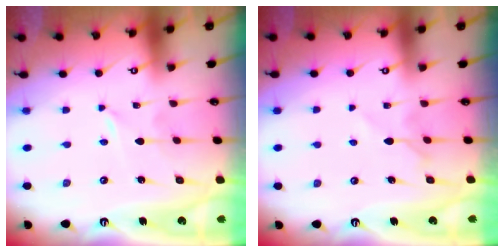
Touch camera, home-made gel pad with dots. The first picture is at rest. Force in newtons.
{"total": 6.6, "press": 6.5, "slide": 0.9}